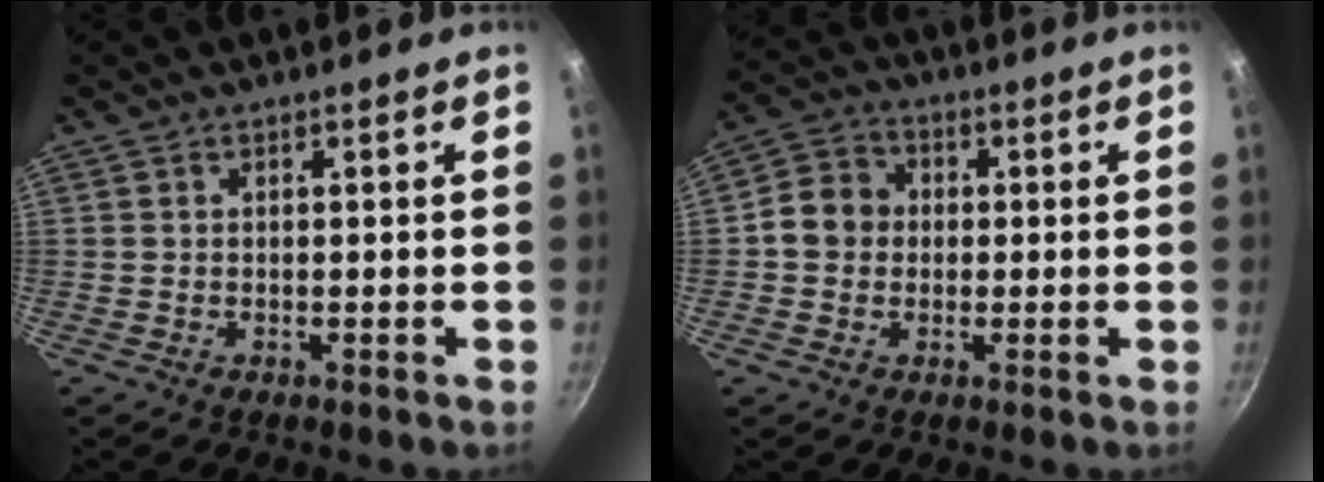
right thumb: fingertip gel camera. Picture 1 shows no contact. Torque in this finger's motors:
{"motor_torque": [0.31, 1.34, 0.50, -0.43, 0.23]}